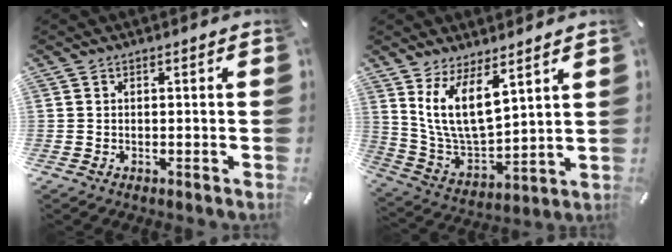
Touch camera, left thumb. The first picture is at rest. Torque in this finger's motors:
{"motor_torque": [2.12, 1.60, 1.51, -1.26, 0.18]}